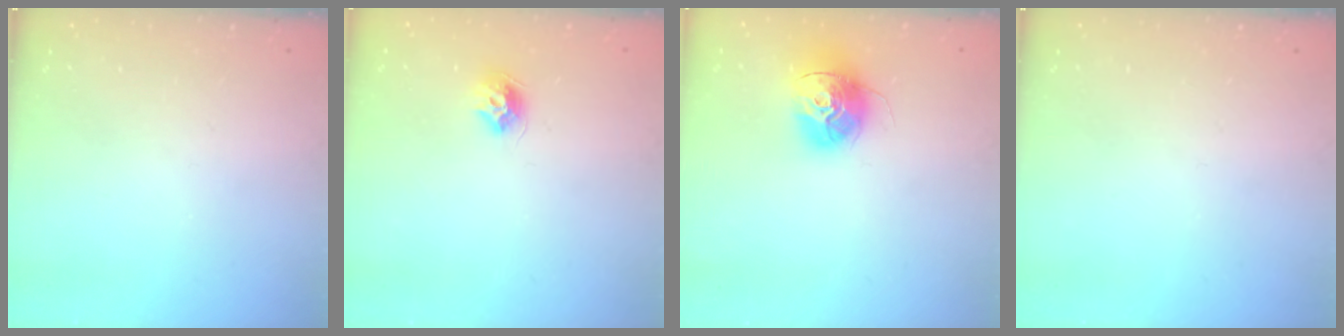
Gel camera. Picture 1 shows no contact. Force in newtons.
{"total": 8.4, "press": 8.3, "slide": 0.7}
{"total": 14.6, "press": 14.5, "slide": 1.4}
{"total": 0.0}